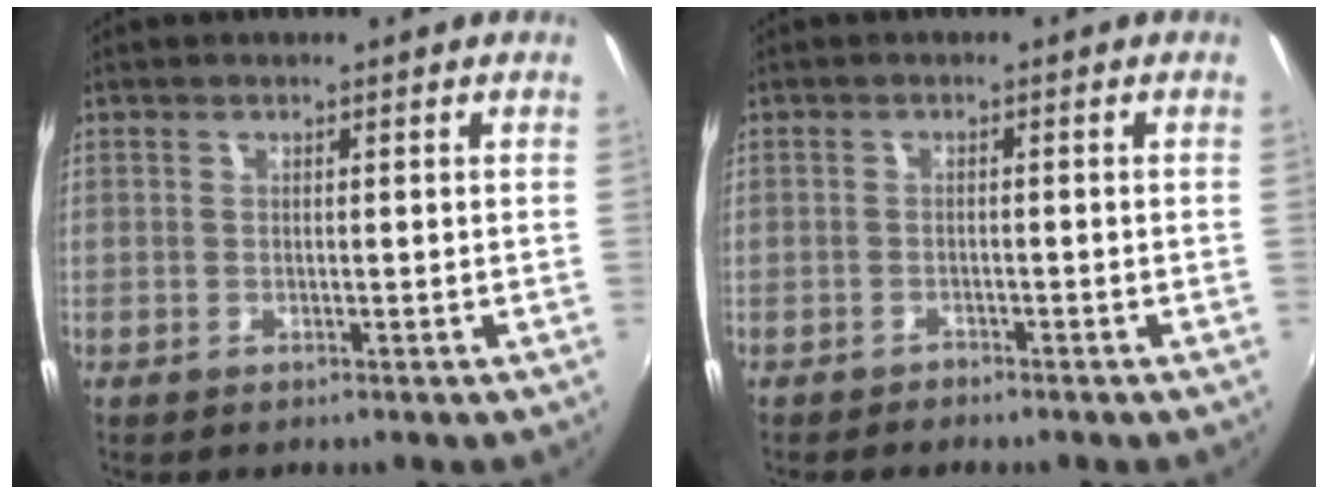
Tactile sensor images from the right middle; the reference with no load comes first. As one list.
[{"total": 1.5, "force": [-1.4, 0.3, 0.2], "torque": [-0.013, -0.002, -0.022]}]